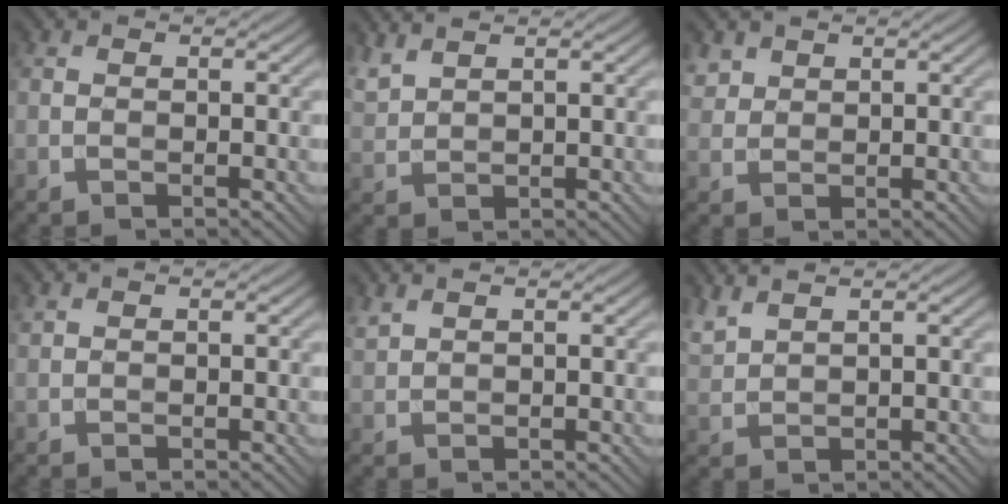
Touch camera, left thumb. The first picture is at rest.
{"total": 2.9, "force": [2.6, 0.5, 1.3], "torque": [-0.038, 0.008, 0.061]}
{"total": 2.3, "force": [1.7, 1.4, 0.7], "torque": [-0.022, 0.001, 0.041]}
{"total": 0.6, "force": [0.6, 0.1, 0.2], "torque": [-0.009, 0.002, 0.014]}
{"total": 1.6, "force": [1.4, 0.2, 0.7], "torque": [-0.024, 0.005, 0.036]}
{"total": 3.2, "force": [2.7, 0.6, 1.5], "torque": [-0.042, 0.011, 0.064]}